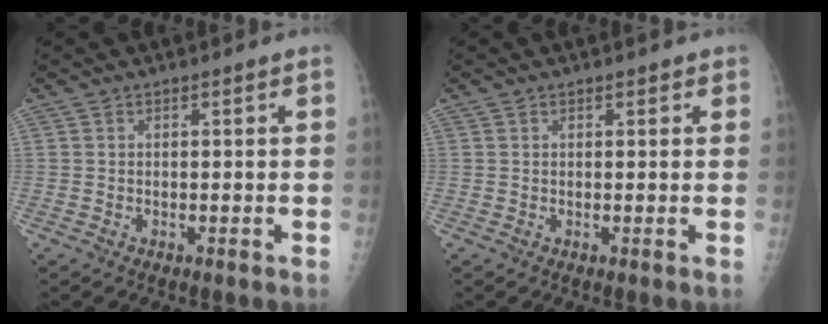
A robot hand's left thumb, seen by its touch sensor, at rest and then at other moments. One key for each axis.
{"total": 1.0, "fx": 0.7, "fy": 0.7, "fz": 0.2, "tx": 0.012, "ty": -0.003, "tz": 0.005}